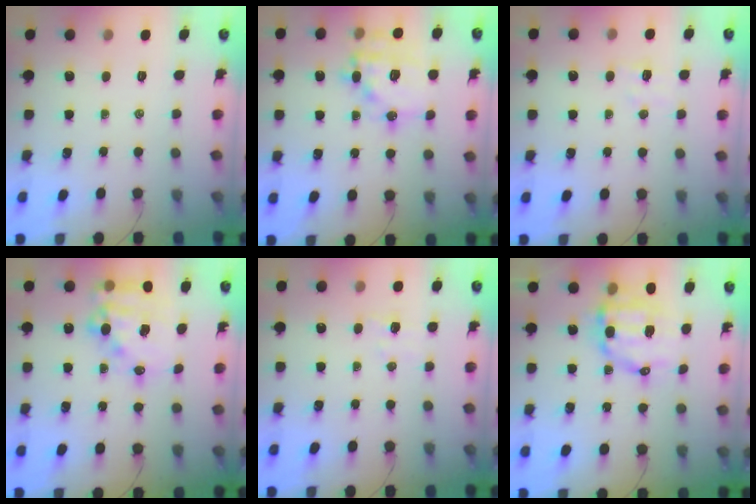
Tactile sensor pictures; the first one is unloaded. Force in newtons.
{"total": 17.3, "press": 16.9, "slide": 3.5}
{"total": 5.3, "press": 5.1, "slide": 1.1}
{"total": 14.8, "press": 14.5, "slide": 3.1}
{"total": 2.8, "press": 2.7, "slide": 0.7}
{"total": 10.5, "press": 10.3, "slide": 2.2}